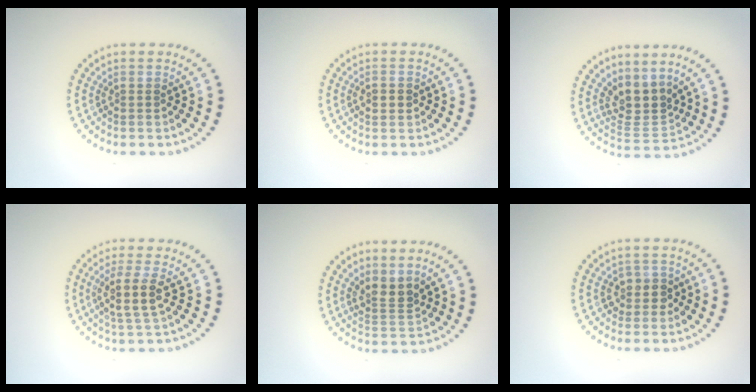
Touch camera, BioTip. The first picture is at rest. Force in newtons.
{"total": 1.9, "press": 1.9, "slide": 0.2}
{"total": 3.3, "press": 2.4, "slide": 2.2}
{"total": 3.1, "press": 2.6, "slide": 1.6}
{"total": 2.5, "press": 1.9, "slide": 1.6}
{"total": 1.8, "press": 1.7, "slide": 0.8}